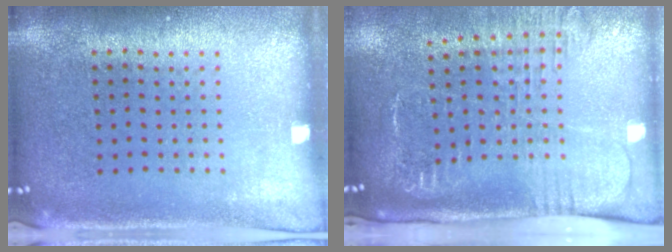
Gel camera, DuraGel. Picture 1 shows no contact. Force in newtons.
{"total": 2.7, "press": 2.1, "slide": 1.7}